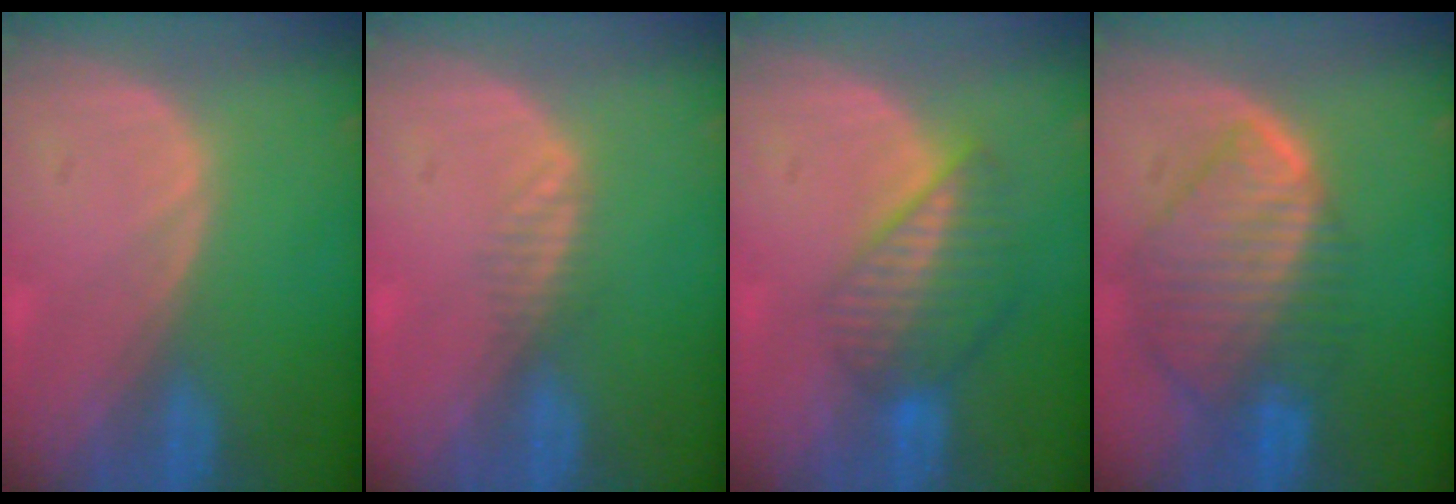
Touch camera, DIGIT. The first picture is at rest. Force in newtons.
{"total": 1.7, "press": 1.4, "slide": 1.0}
{"total": 6.8, "press": 5.9, "slide": 3.4}
{"total": 10.0, "press": 8.7, "slide": 4.9}